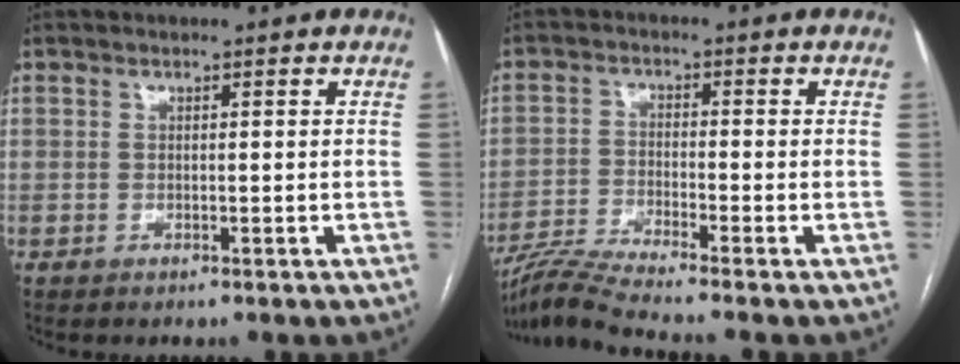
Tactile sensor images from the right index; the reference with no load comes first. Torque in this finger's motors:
{"motor_torque": [-0.01, -0.43, -0.08, 0.00]}